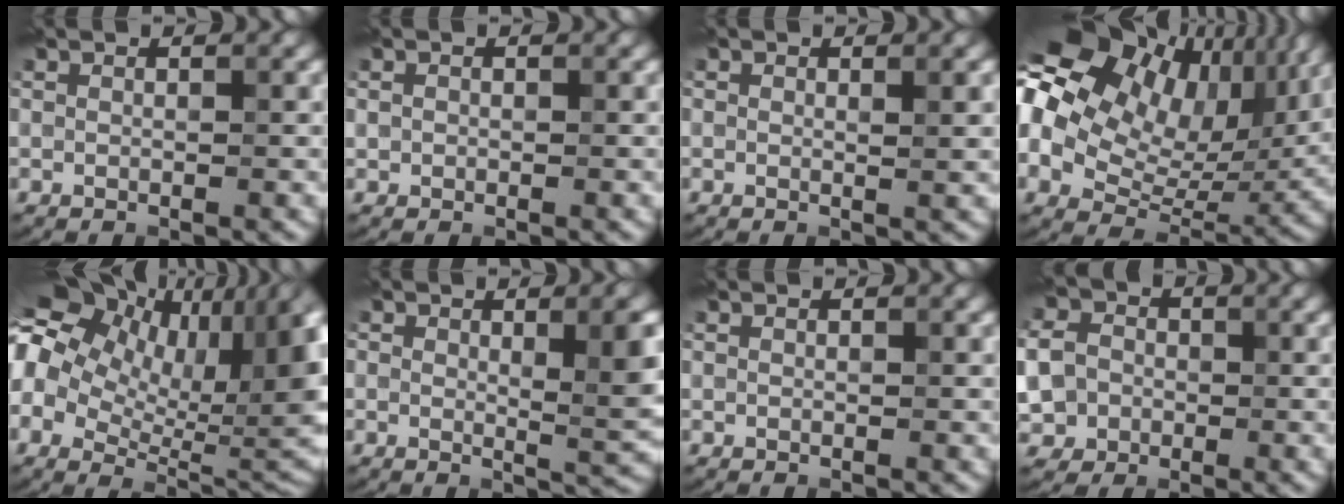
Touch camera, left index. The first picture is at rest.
{"total": 0.5, "force": [0.1, 0.5, 0.1], "torque": [0.004, 0.003, 0.001]}
{"total": 1.3, "force": [0.3, 0.2, 1.3], "torque": [-0.016, 0.003, 0.005]}
{"total": 19.7, "force": [7.3, 13.3, 12.7], "torque": [-0.269, 0.050, 0.134]}
{"total": 18.4, "force": [4.6, 10.5, 14.3], "torque": [-0.213, 0.033, 0.097]}
{"total": 5.3, "force": [0.6, 1.8, 4.9], "torque": [-0.066, 0.000, 0.010]}
{"total": 0.0}
{"total": 10.1, "force": [-2.4, 9.0, 3.9], "torque": [-0.095, -0.001, -0.073]}